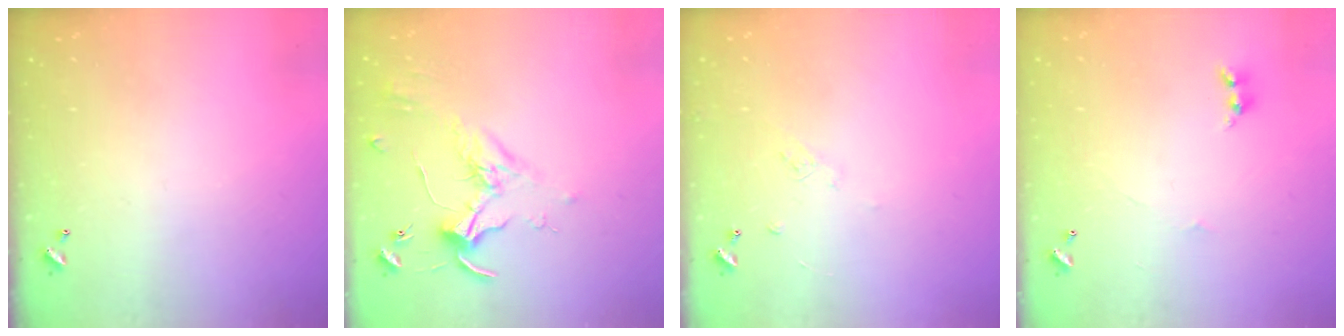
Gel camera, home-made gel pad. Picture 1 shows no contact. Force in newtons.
{"total": 1.8, "press": 1.8, "slide": 0.4}
{"total": 6.5, "press": 6.4, "slide": 0.9}
{"total": 2.1, "press": 2.0, "slide": 0.5}